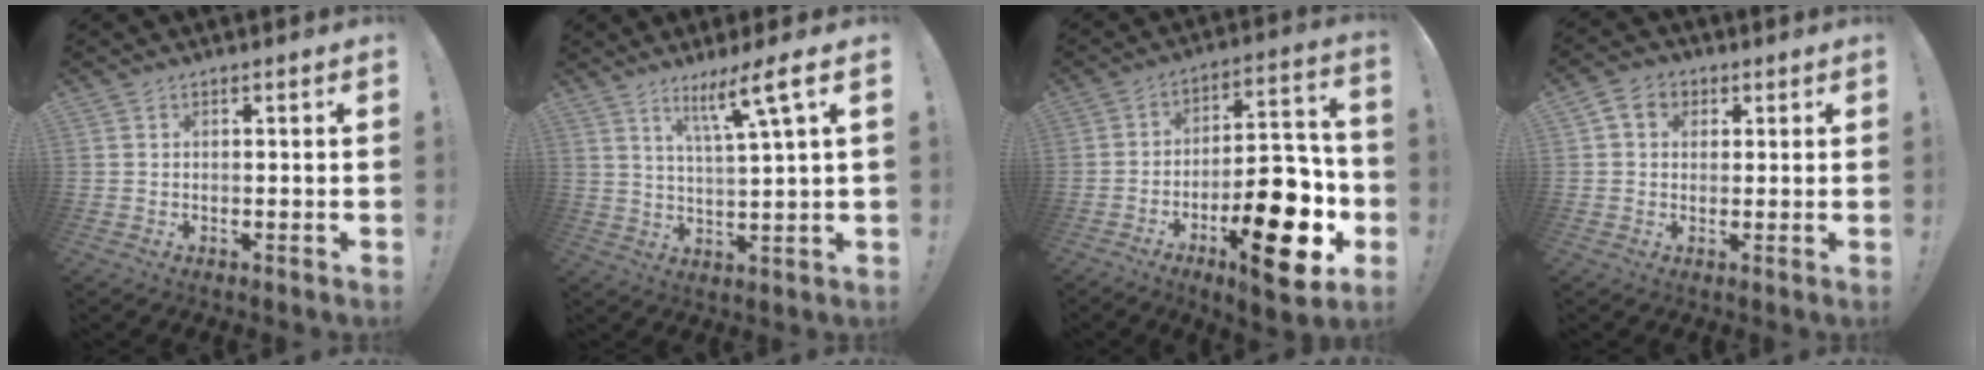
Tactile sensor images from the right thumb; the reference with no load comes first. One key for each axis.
{"total": 9.8, "fx": 5.2, "fy": -0.4, "fz": 8.3, "tx": -0.140, "ty": -0.023, "tz": 0.074}
{"total": 22.2, "fx": -8.3, "fy": 9.1, "fz": 18.5, "tx": -0.251, "ty": 0.056, "tz": -0.119}
{"total": 5.6, "fx": 1.9, "fy": 4.4, "fz": 2.9, "tx": -0.047, "ty": 0.003, "tz": 0.038}